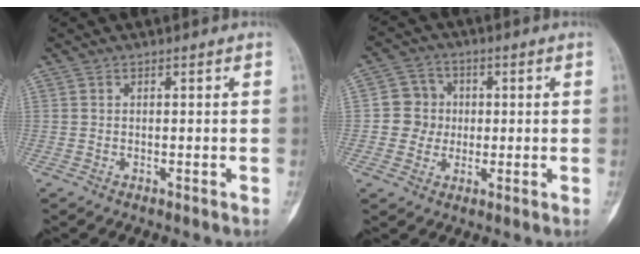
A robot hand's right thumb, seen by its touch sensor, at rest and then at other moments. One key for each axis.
{"total": 6.5, "fx": -0.1, "fy": 6.3, "fz": 1.6, "tx": 0.013, "ty": 0.012, "tz": -0.009}